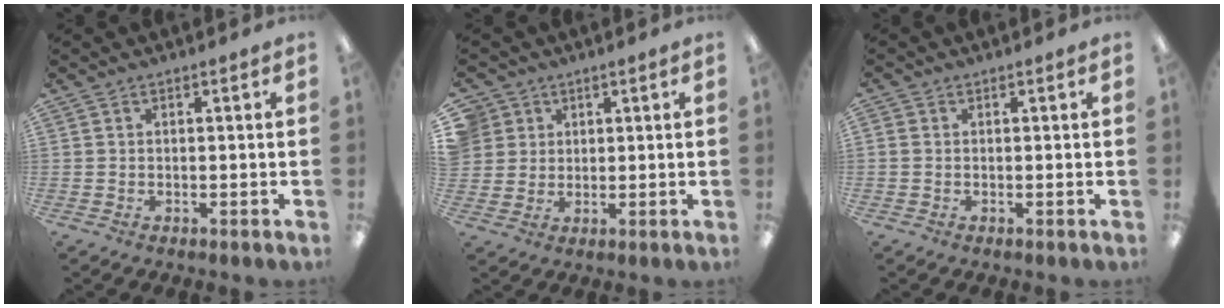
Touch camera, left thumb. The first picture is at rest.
{"total": 5.4, "force": [2.4, 4.8, 0.0], "torque": [-0.010, -0.006, 0.046]}
{"total": 0.8, "force": [-0.1, 0.7, 0.4], "torque": [-0.007, 0.003, -0.003]}